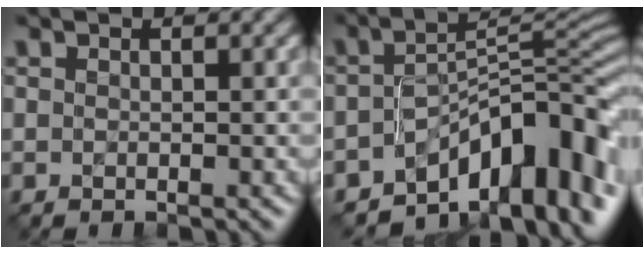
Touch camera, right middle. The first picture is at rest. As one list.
[{"total": 11.1, "force": [-5.9, 4.6, 8.2], "torque": [-0.091, 0.007, -0.098]}]